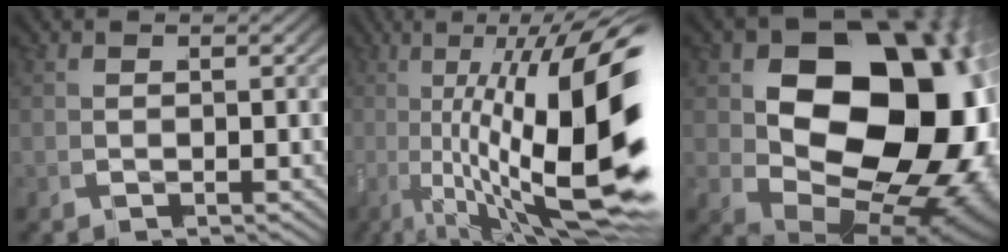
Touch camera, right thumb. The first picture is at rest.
{"total": 18.4, "force": [0.0, 10.5, 15.1], "torque": [-0.253, -0.074, 0.036]}
{"total": 24.0, "force": [1.6, 16.3, 17.6], "torque": [-0.267, -0.076, 0.061]}